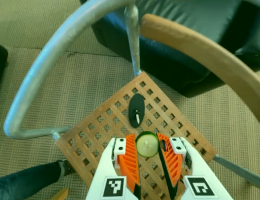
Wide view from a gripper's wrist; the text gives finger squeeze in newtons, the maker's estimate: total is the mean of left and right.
{"total": 6.8, "left": 6.6, "right": 6.9}